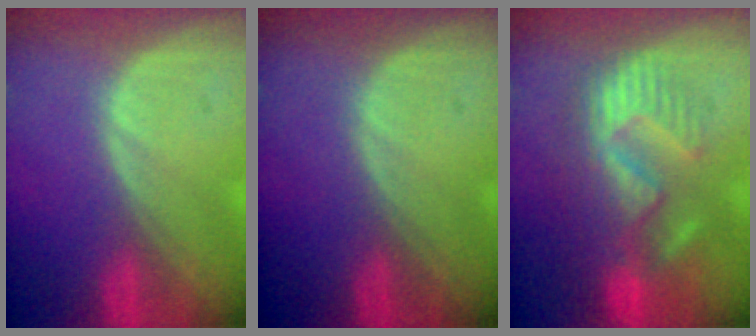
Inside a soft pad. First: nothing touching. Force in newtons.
{"total": 0.0}
{"total": 11.1, "press": 9.8, "slide": 5.2}